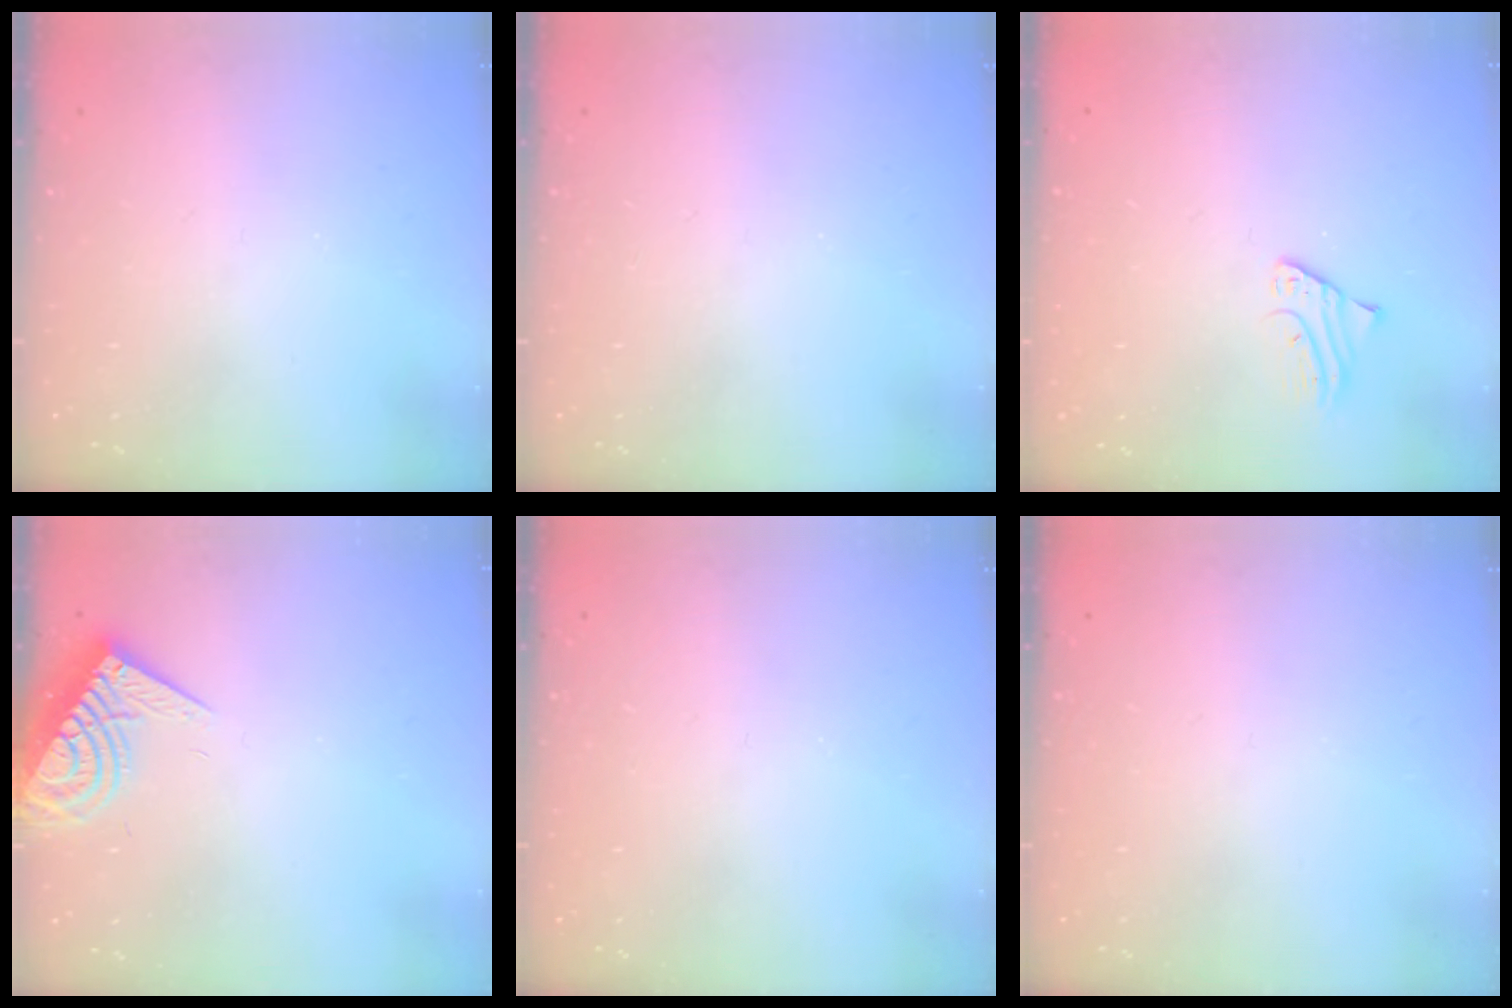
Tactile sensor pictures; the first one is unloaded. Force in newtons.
{"total": 0.0}
{"total": 2.4, "press": 2.4, "slide": 0.2}
{"total": 9.6, "press": 9.5, "slide": 1.2}
{"total": 0.0}
{"total": 0.0}